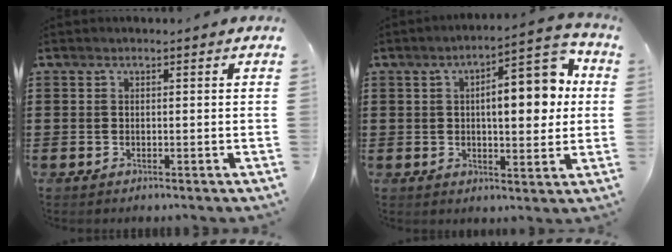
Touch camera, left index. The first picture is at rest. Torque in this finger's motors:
{"motor_torque": [2.14, 0.00, 1.04, 0.21]}